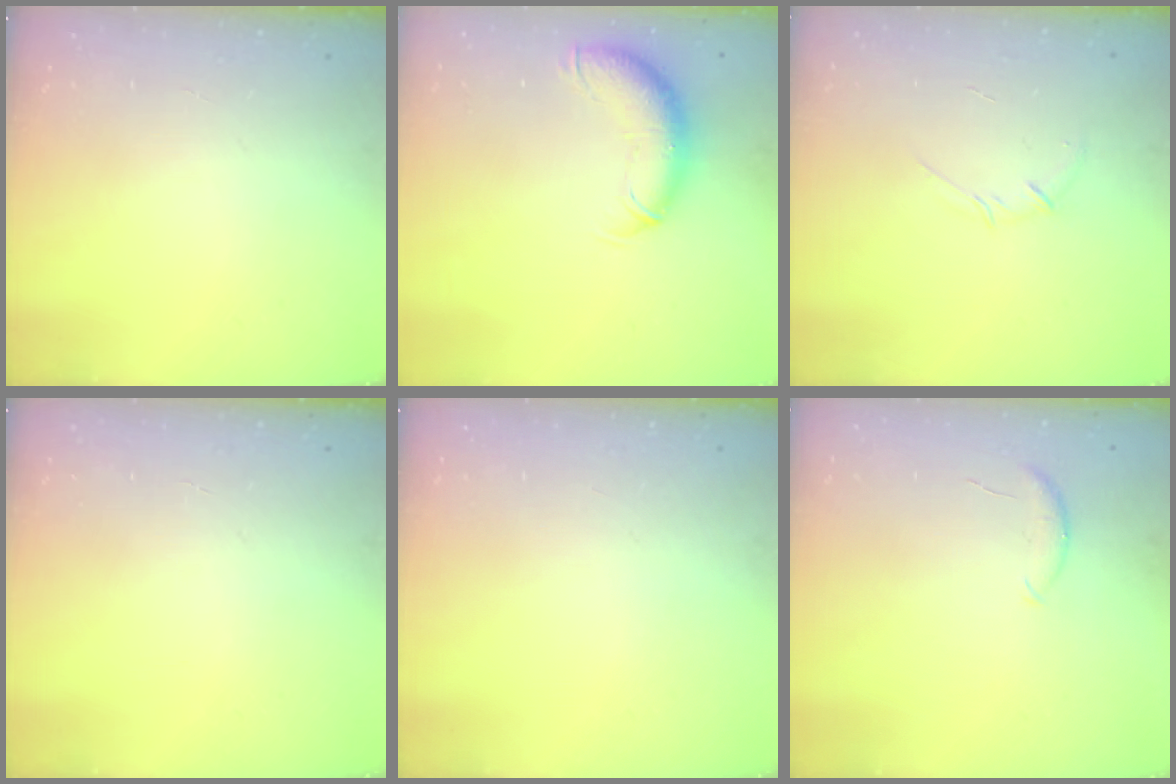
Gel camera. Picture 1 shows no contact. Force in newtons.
{"total": 10.9, "press": 10.6, "slide": 2.3}
{"total": 3.6, "press": 3.4, "slide": 1.2}
{"total": 0.0}
{"total": 0.0}
{"total": 5.5, "press": 5.5, "slide": 0.5}